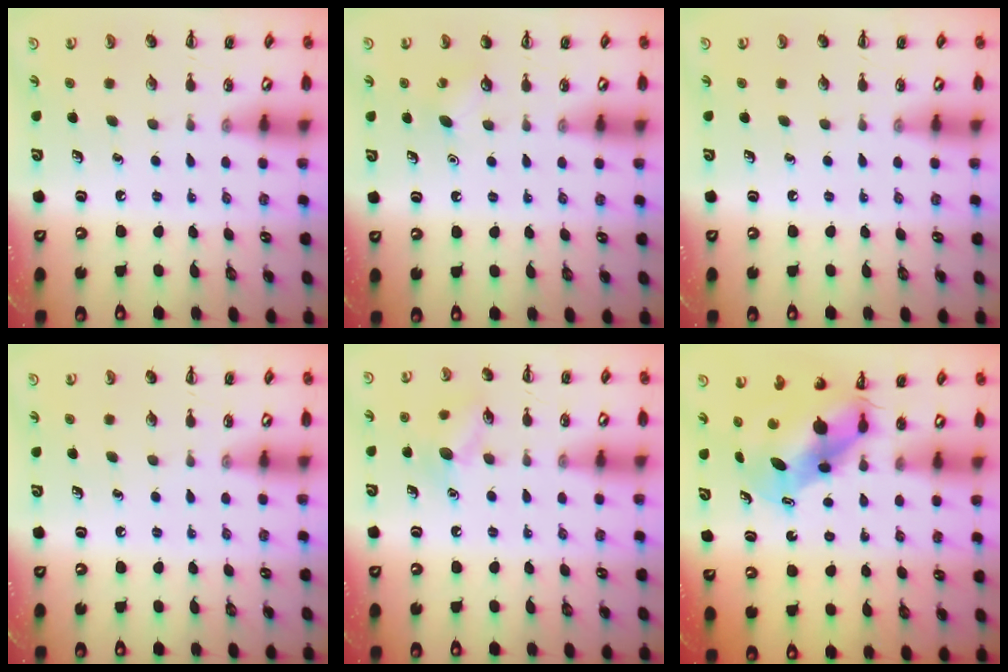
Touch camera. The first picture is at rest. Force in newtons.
{"total": 2.9, "press": 2.8, "slide": 0.7}
{"total": 0.0}
{"total": 0.0}
{"total": 9.1, "press": 9.0, "slide": 1.3}
{"total": 6.4, "press": 6.2, "slide": 1.6}